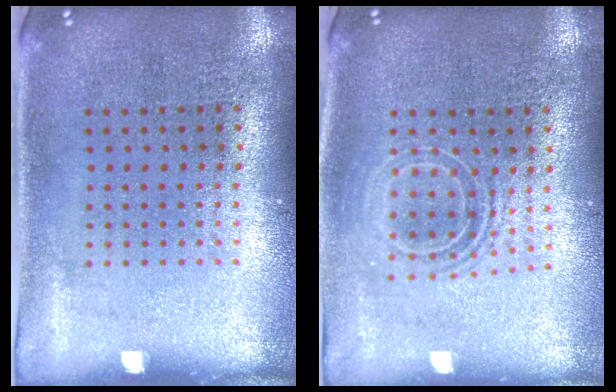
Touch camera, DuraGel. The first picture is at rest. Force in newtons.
{"total": 1.7, "press": 1.3, "slide": 1.1}